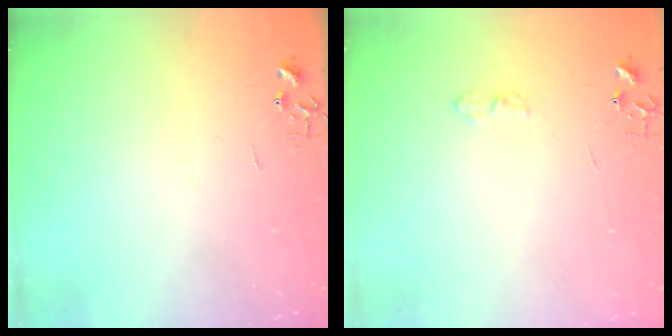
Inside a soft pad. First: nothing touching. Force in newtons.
{"total": 4.4, "press": 4.3, "slide": 0.7}